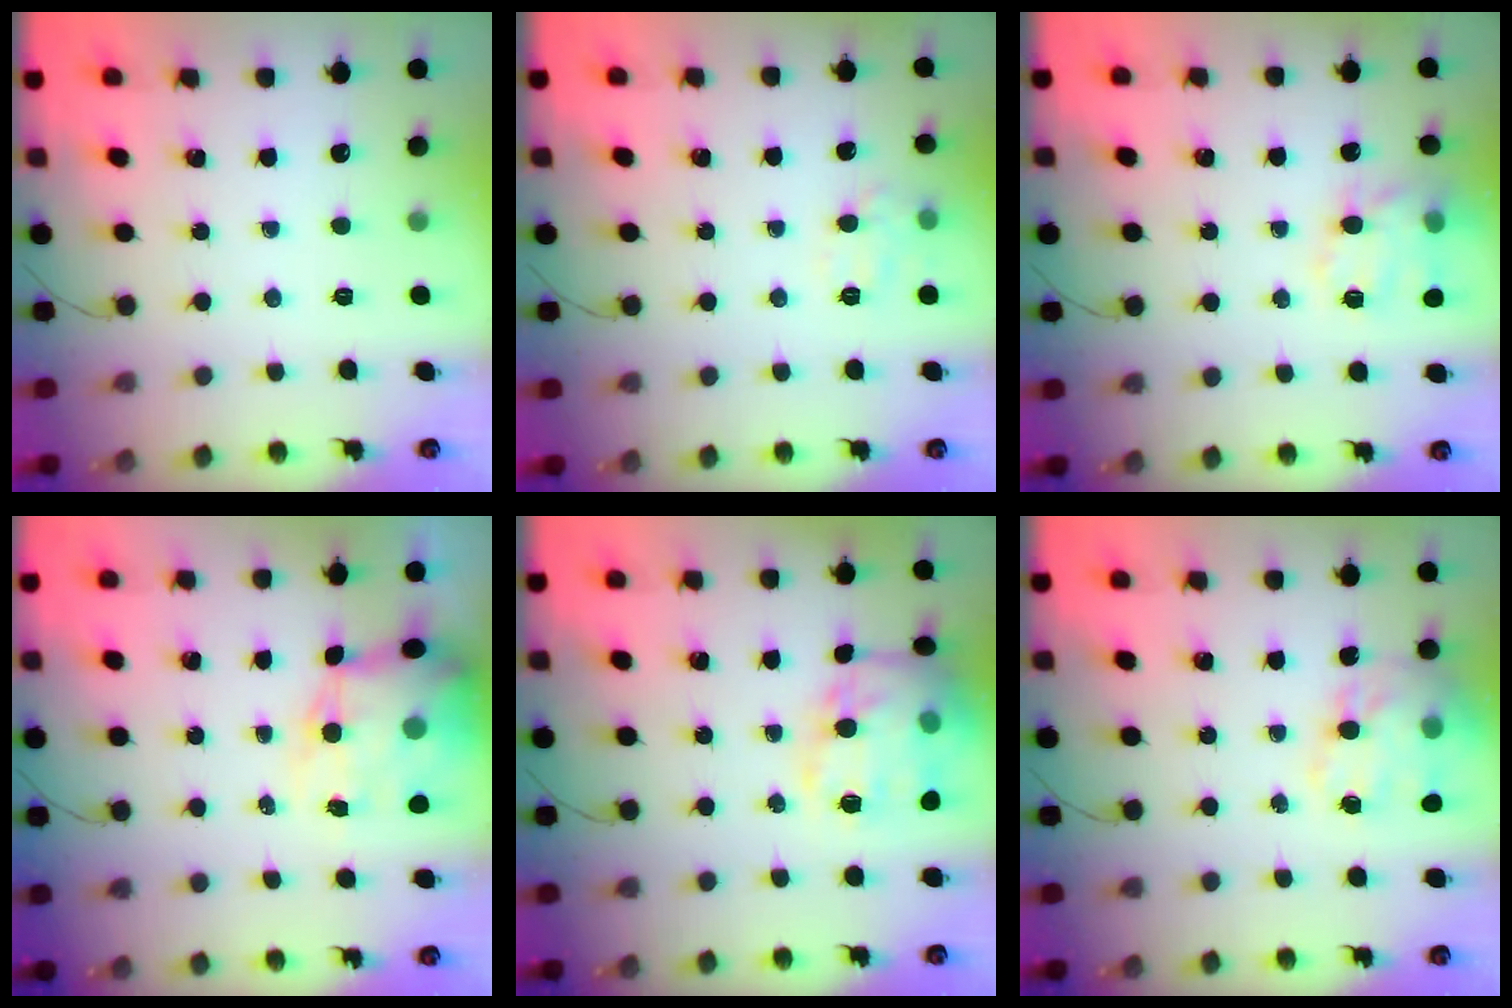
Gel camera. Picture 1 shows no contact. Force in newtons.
{"total": 7.2, "press": 7.1, "slide": 1.1}
{"total": 15.8, "press": 15.7, "slide": 2.2}
{"total": 13.9, "press": 13.6, "slide": 3.2}
{"total": 17.7, "press": 17.7, "slide": 1.2}
{"total": 17.8, "press": 17.4, "slide": 3.9}